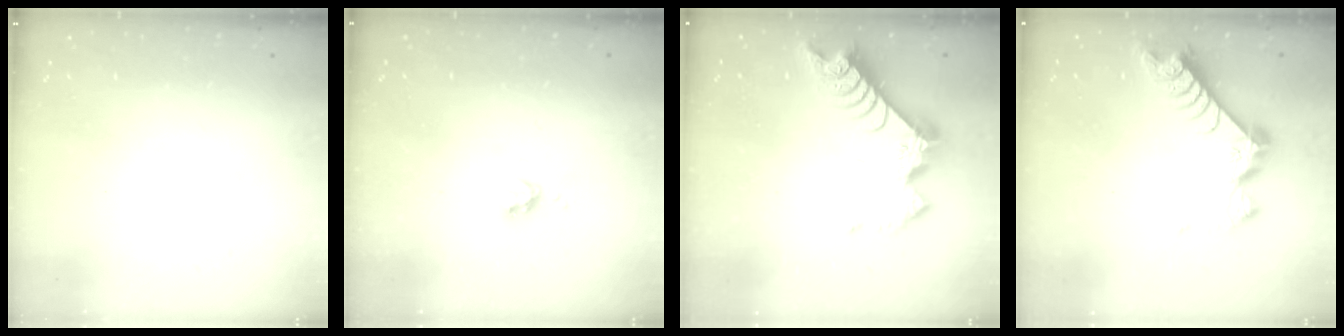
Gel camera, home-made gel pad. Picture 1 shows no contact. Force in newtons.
{"total": 3.8, "press": 3.8, "slide": 0.4}
{"total": 9.3, "press": 9.3, "slide": 0.8}
{"total": 9.4, "press": 9.4, "slide": 0.9}